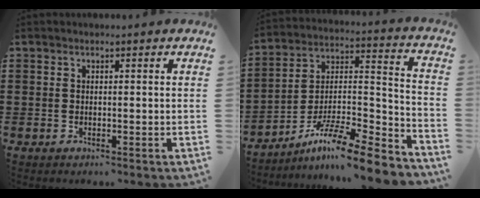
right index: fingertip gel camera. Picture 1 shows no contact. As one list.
[{"total": 11.1, "force": [-9.0, 0.8, 6.4], "torque": [-0.101, 0.010, -0.172]}]